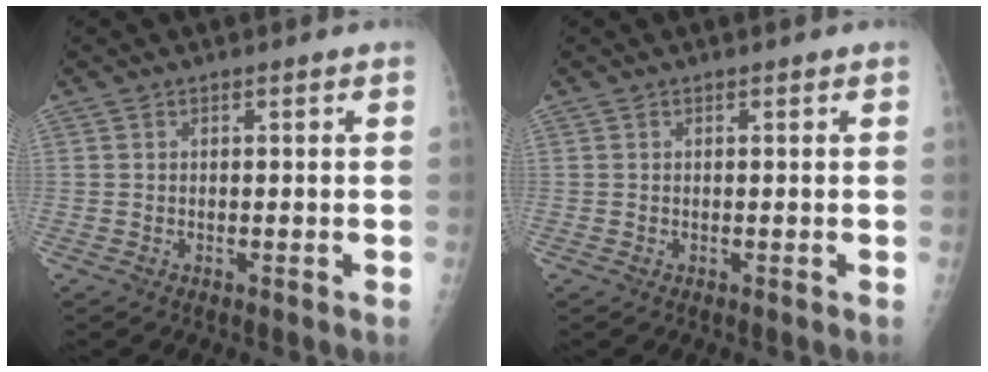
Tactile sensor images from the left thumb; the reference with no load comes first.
{"total": 0.0}